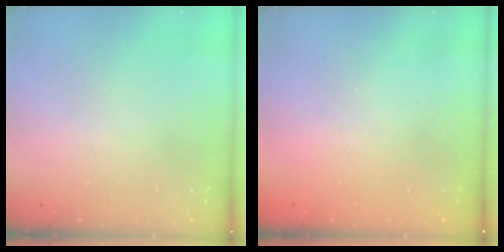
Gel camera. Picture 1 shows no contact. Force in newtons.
{"total": 2.5, "press": 2.4, "slide": 0.8}